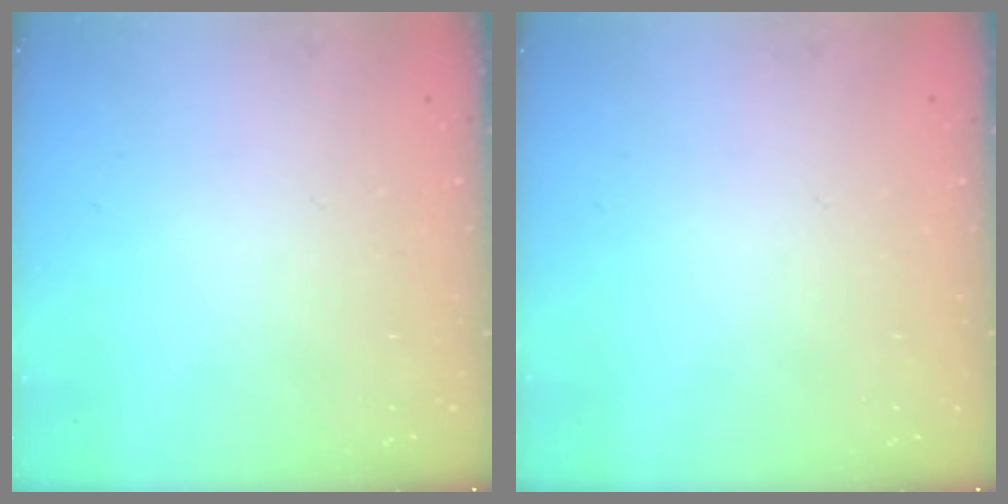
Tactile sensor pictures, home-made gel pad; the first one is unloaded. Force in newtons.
{"total": 0.0}